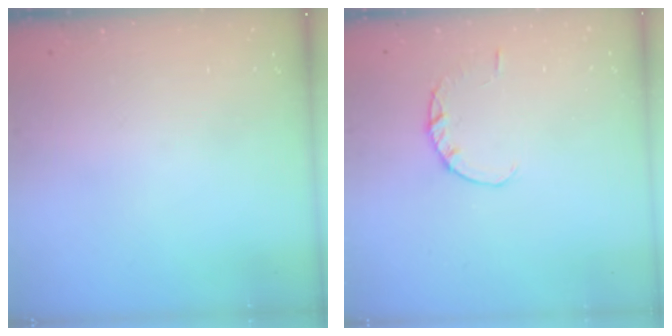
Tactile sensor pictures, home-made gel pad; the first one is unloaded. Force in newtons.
{"total": 1.8, "press": 1.8, "slide": 0.3}